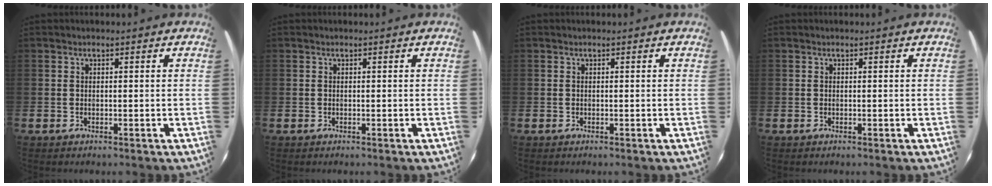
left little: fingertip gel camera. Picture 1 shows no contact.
{"total": 0.0}
{"total": 0.0}
{"total": 0.0}